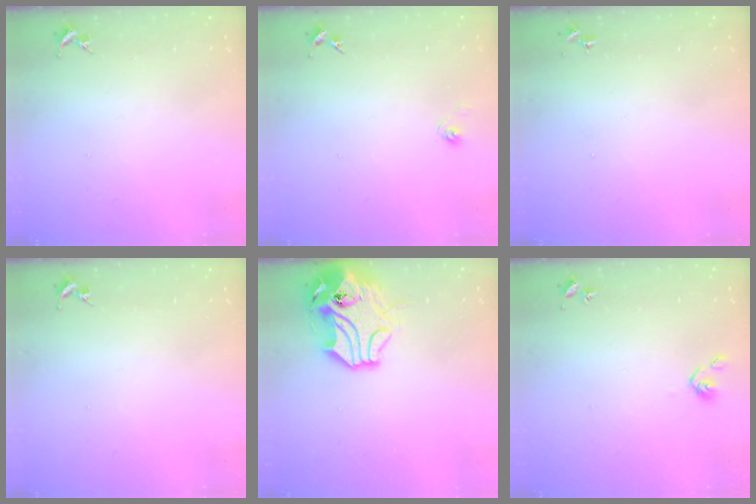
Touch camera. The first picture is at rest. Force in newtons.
{"total": 3.1, "press": 2.6, "slide": 1.7}
{"total": 0.0}
{"total": 0.0}
{"total": 14.6, "press": 14.5, "slide": 2.3}
{"total": 4.9, "press": 4.8, "slide": 0.7}